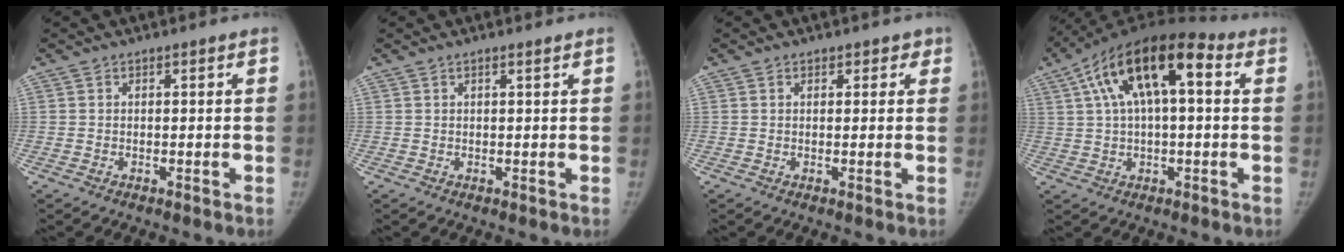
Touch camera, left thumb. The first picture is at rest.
{"total": 0.7, "force": [0.5, 0.1, 0.5], "torque": [-0.008, -0.001, 0.009]}
{"total": 1.8, "force": [1.0, 1.5, 0.3], "torque": [0.026, -0.003, 0.005]}
{"total": 17.5, "force": [5.0, 7.8, 14.8], "torque": [-0.248, 0.035, 0.071]}